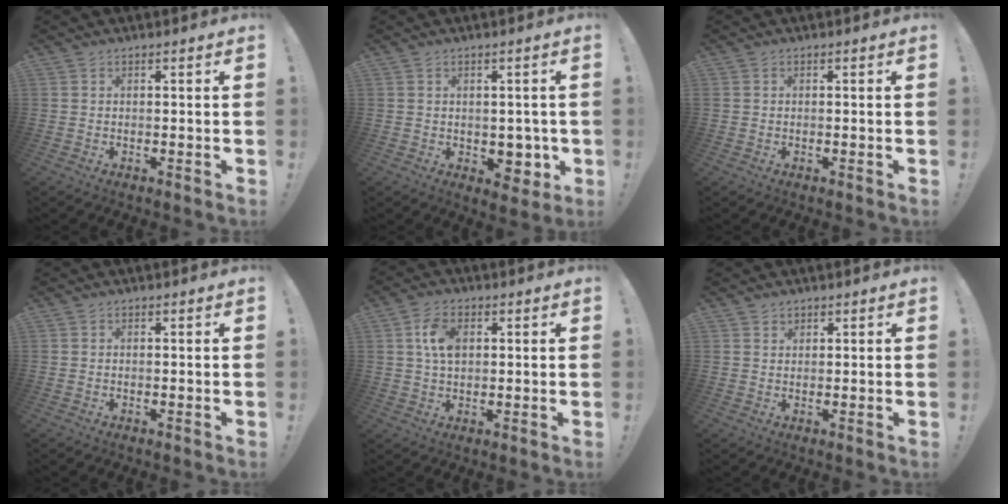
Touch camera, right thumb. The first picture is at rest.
{"total": 6.4, "force": [-0.2, 5.3, 3.6], "torque": [-0.017, -0.005, 0.005]}
{"total": 0.0}
{"total": 0.0}
{"total": 7.8, "force": [1.9, 4.9, 5.7], "torque": [-0.098, 0.002, 0.033]}
{"total": 1.3, "force": [1.1, 0.8, 0.0], "torque": [0.006, -0.006, 0.019]}